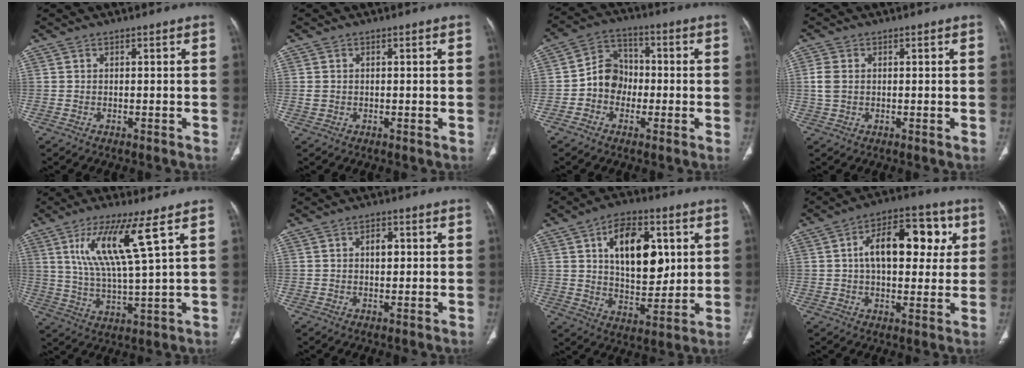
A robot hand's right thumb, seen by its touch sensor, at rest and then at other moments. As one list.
[{"total": 1.3, "force": [0.0, 1.0, 0.9], "torque": [-0.022, -0.001, 0.002]}, {"total": 7.7, "force": [-1.6, 6.7, 3.4], "torque": [-0.028, 0.030, -0.042]}, {"total": 3.2, "force": [0.3, 2.2, 2.4], "torque": [-0.060, 0.001, 0.005]}, {"total": 12.3, "force": [5.4, 1.1, 11.0], "torque": [-0.229, -0.030, 0.108]}, {"total": 2.9, "force": [0.6, 1.8, 2.3], "torque": [-0.024, -0.003, 0.007]}, {"total": 16.6, "force": [4.7, 9.6, 12.7], "torque": [-0.153, -0.023, 0.079]}, {"total": 16.1, "force": [3.6, 9.0, 12.9], "torque": [-0.159, 0.020, 0.049]}]